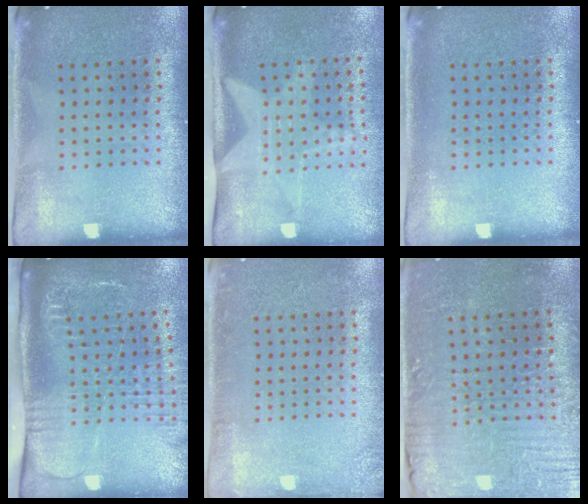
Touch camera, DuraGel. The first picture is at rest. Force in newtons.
{"total": 2.1, "press": 1.5, "slide": 1.4}
{"total": 0.0}
{"total": 2.7, "press": 2.1, "slide": 1.7}
{"total": 1.5, "press": 1.5, "slide": 0.2}
{"total": 3.8, "press": 3.6, "slide": 1.2}